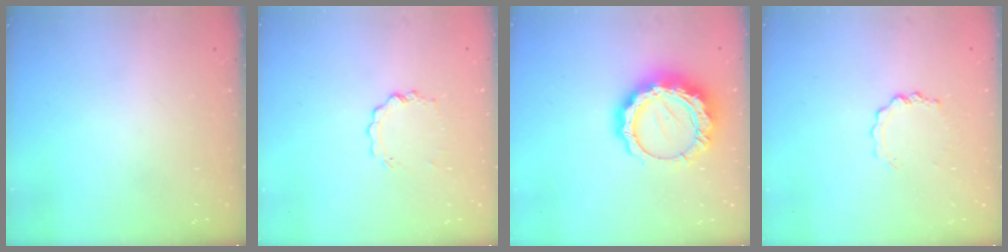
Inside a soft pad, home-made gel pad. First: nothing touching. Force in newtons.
{"total": 3.4, "press": 3.4, "slide": 0.3}
{"total": 16.0, "press": 16.0, "slide": 1.2}
{"total": 3.6, "press": 3.6, "slide": 0.3}